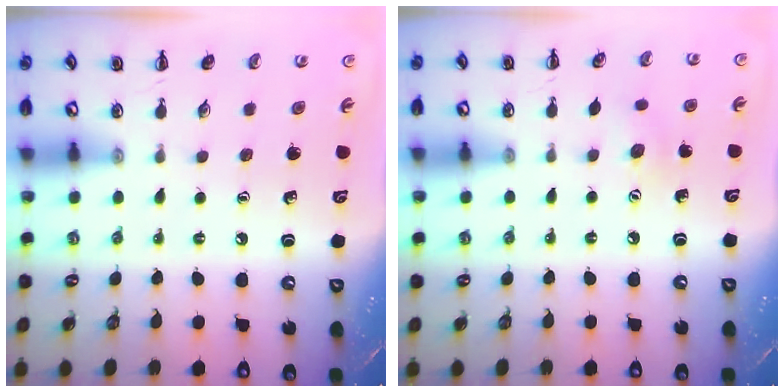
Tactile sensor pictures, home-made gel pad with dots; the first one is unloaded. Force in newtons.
{"total": 5.3, "press": 5.1, "slide": 1.2}